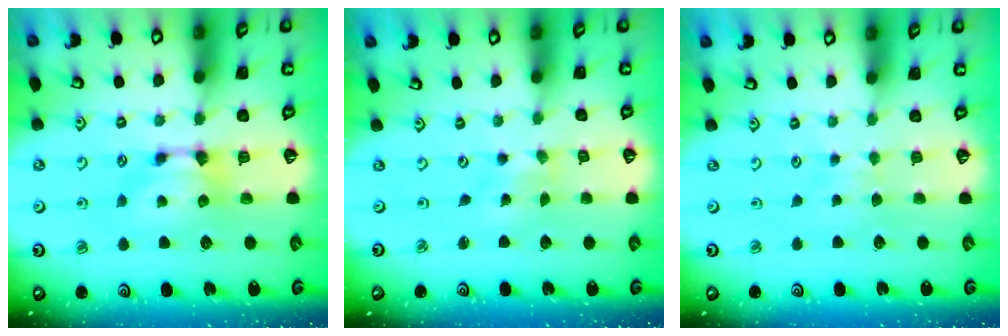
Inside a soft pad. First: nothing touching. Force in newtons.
{"total": 5.0, "press": 4.9, "slide": 0.7}
{"total": 2.6, "press": 2.6, "slide": 0.4}